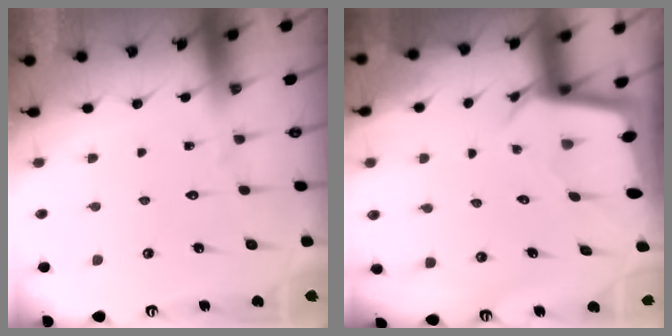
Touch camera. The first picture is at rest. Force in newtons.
{"total": 2.6, "press": 2.6, "slide": 0.2}